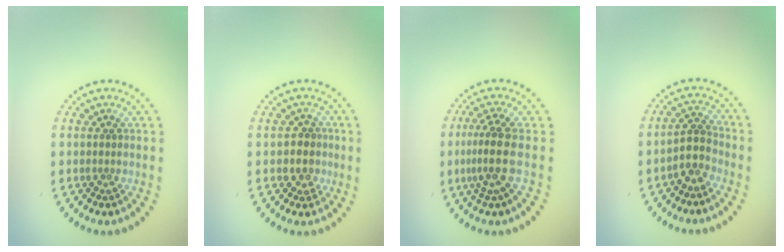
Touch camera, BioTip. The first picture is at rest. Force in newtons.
{"total": 1.6, "press": 1.4, "slide": 0.7}
{"total": 3.2, "press": 2.4, "slide": 2.0}
{"total": 2.4, "press": 1.9, "slide": 1.5}